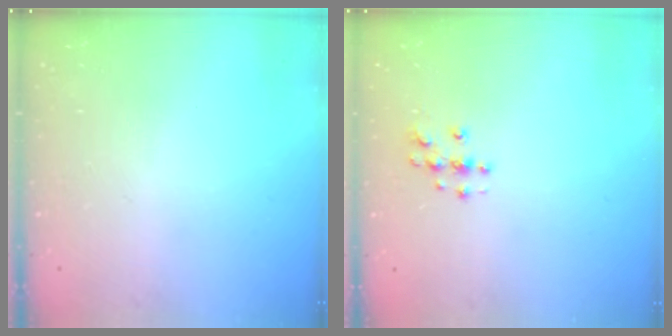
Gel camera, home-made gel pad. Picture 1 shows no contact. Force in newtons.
{"total": 3.8, "press": 3.8, "slide": 0.4}